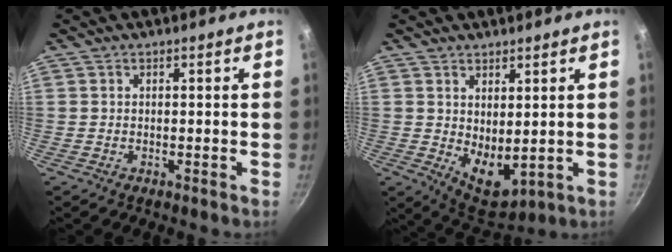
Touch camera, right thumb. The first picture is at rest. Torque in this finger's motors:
{"motor_torque": [-0.58, 0.75, 0.95, 0.27, 0.20]}